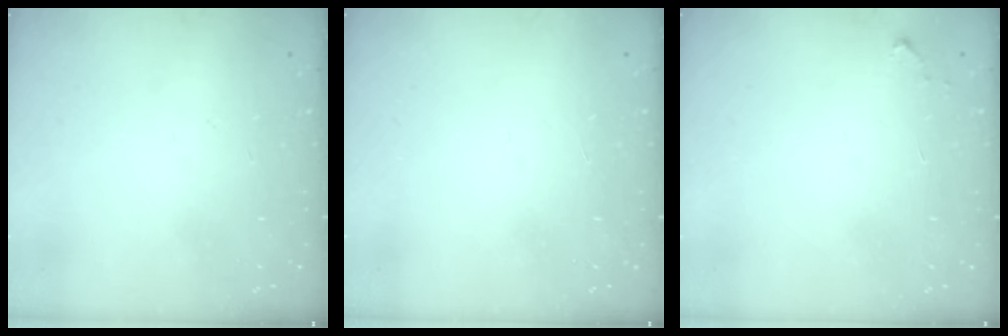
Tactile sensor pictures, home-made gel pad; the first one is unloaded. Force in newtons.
{"total": 1.6, "press": 1.6, "slide": 0.1}
{"total": 2.6, "press": 2.6, "slide": 0.4}